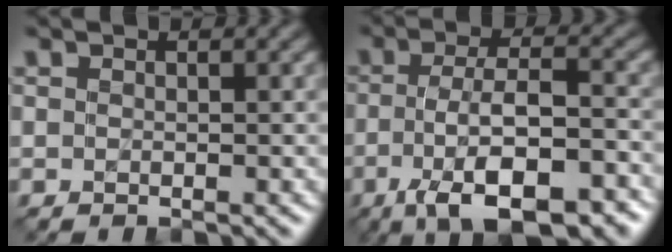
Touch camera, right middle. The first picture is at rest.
{"total": 9.8, "force": [-4.4, 3.6, 8.0], "torque": [-0.139, -0.001, -0.070]}